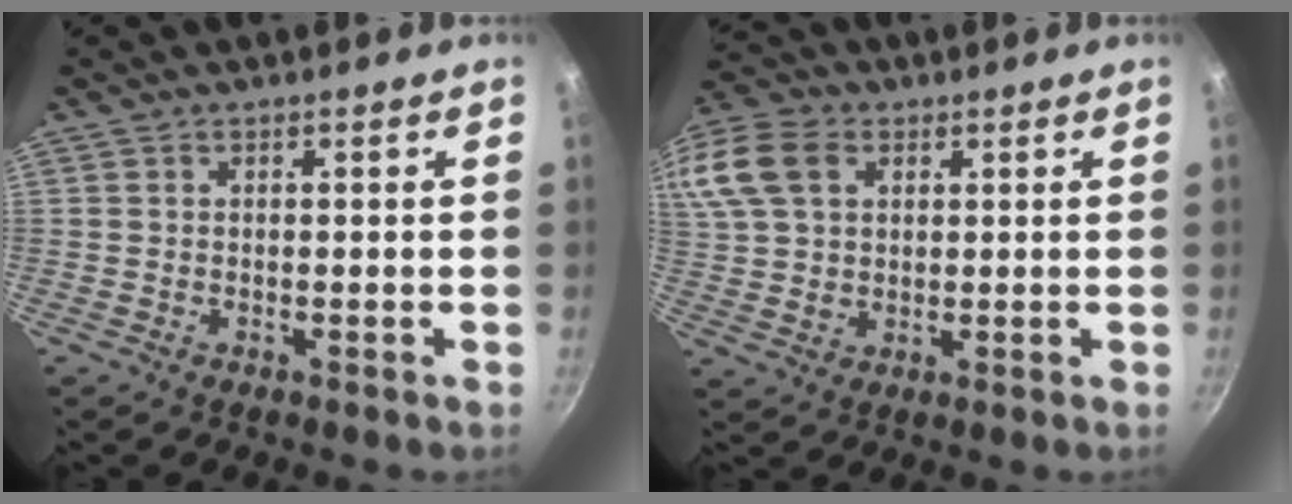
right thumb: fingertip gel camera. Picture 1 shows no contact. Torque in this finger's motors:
{"motor_torque": [-0.54, 0.73, 0.36, -0.29, 0.10]}